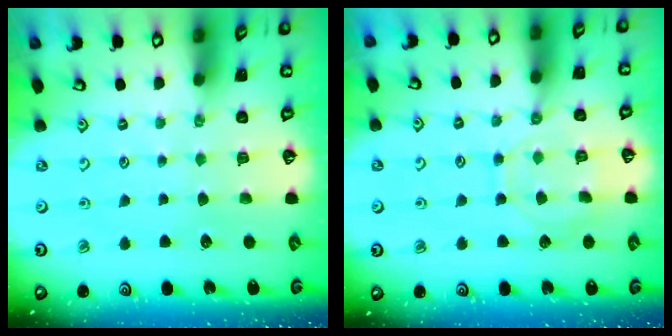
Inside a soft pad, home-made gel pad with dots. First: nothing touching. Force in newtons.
{"total": 9.7, "press": 9.7, "slide": 0.7}